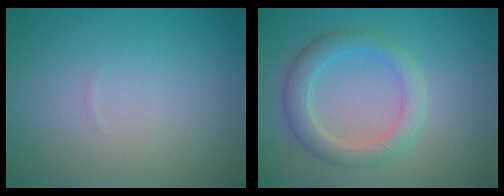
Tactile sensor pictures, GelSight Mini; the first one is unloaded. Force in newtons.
{"total": 3.3, "press": 3.3, "slide": 0.0}